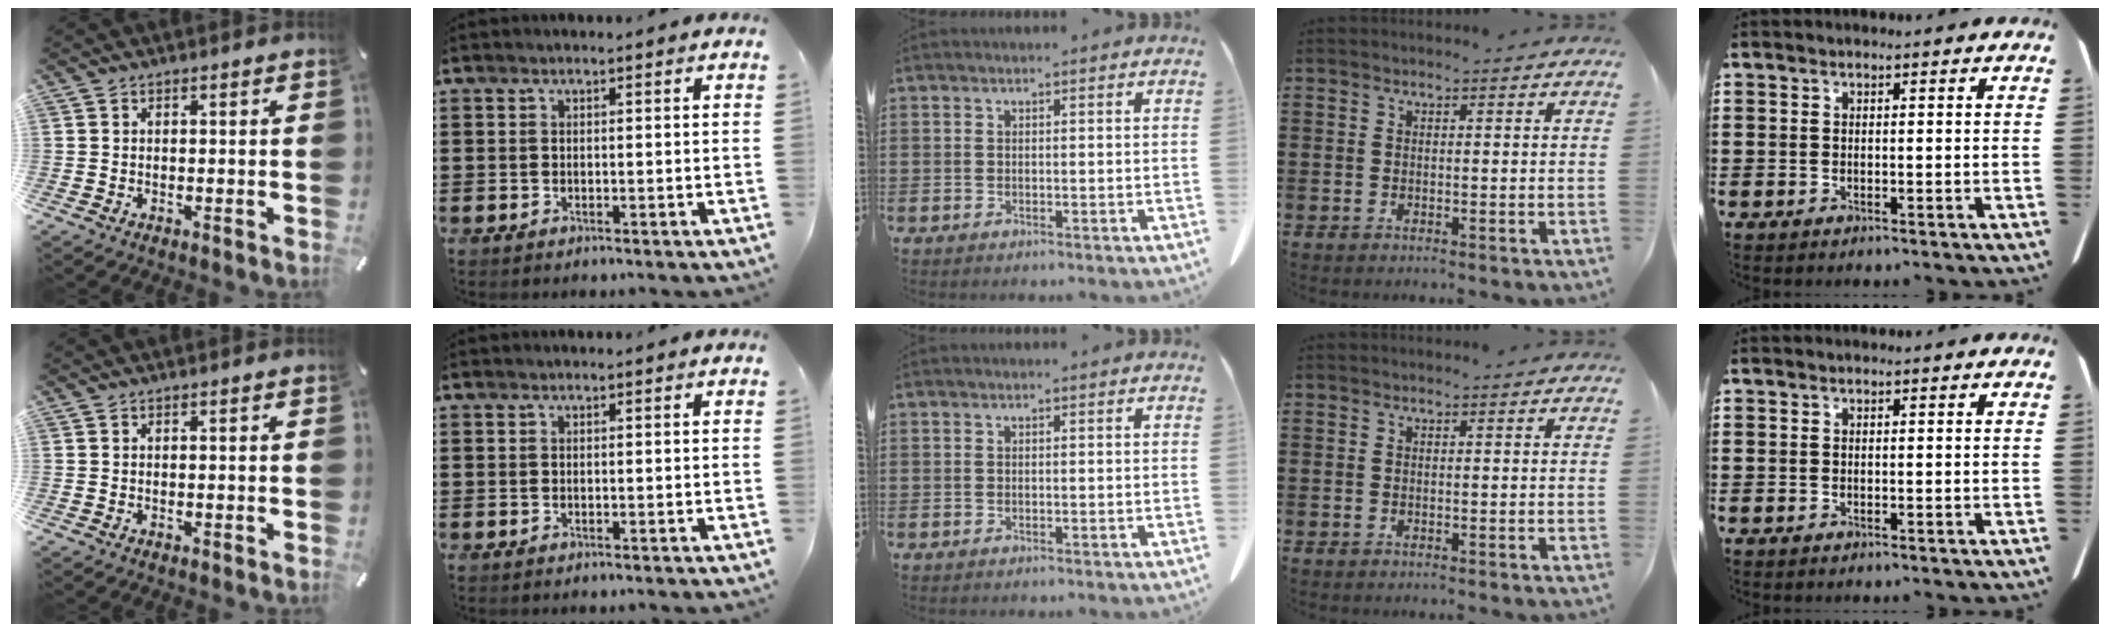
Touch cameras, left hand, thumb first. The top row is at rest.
{}